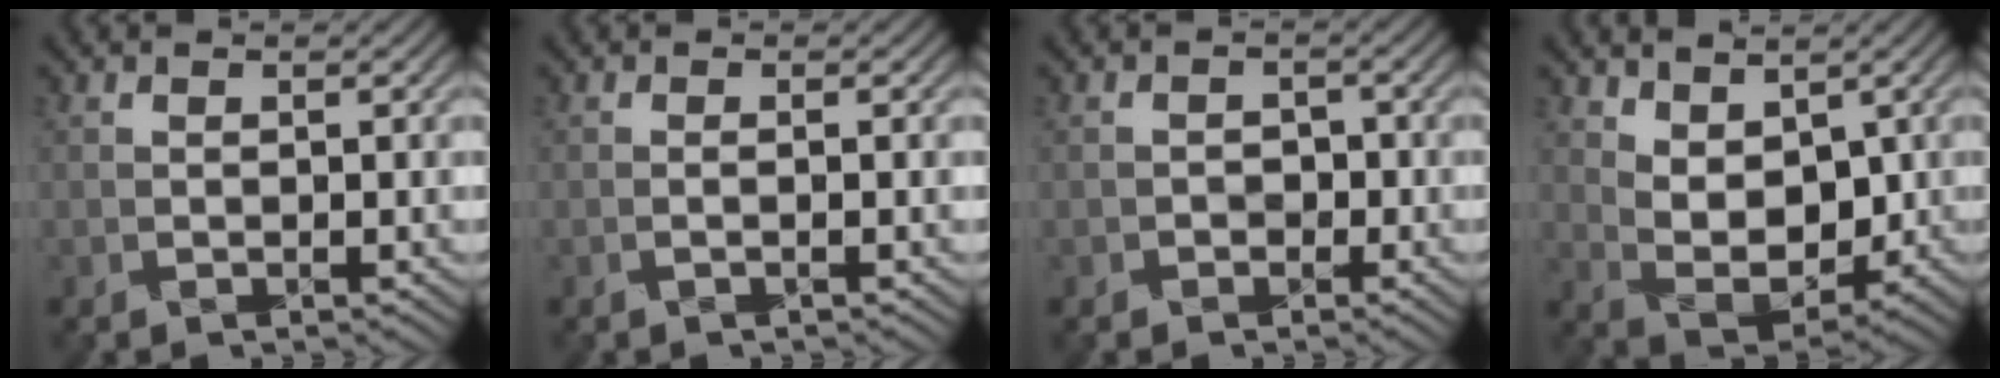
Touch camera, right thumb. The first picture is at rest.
{"total": 0.9, "force": [-0.6, -0.3, 0.7], "torque": [-0.011, 0.005, -0.016]}
{"total": 2.1, "force": [-0.9, 1.7, 0.7], "torque": [-0.009, 0.000, -0.021]}
{"total": 6.3, "force": [2.6, 3.8, 4.3], "torque": [-0.093, -0.006, 0.045]}